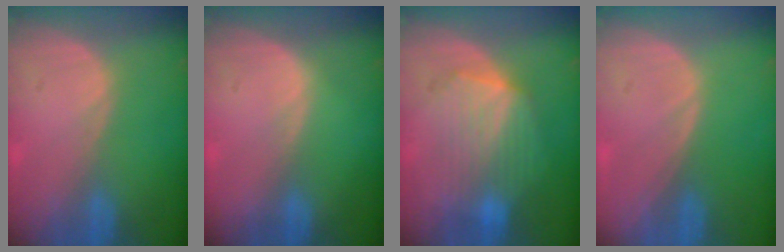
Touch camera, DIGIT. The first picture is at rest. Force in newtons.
{"total": 0.5, "press": 0.3, "slide": 0.4}
{"total": 7.9, "press": 7.9, "slide": 0.2}
{"total": 0.0}